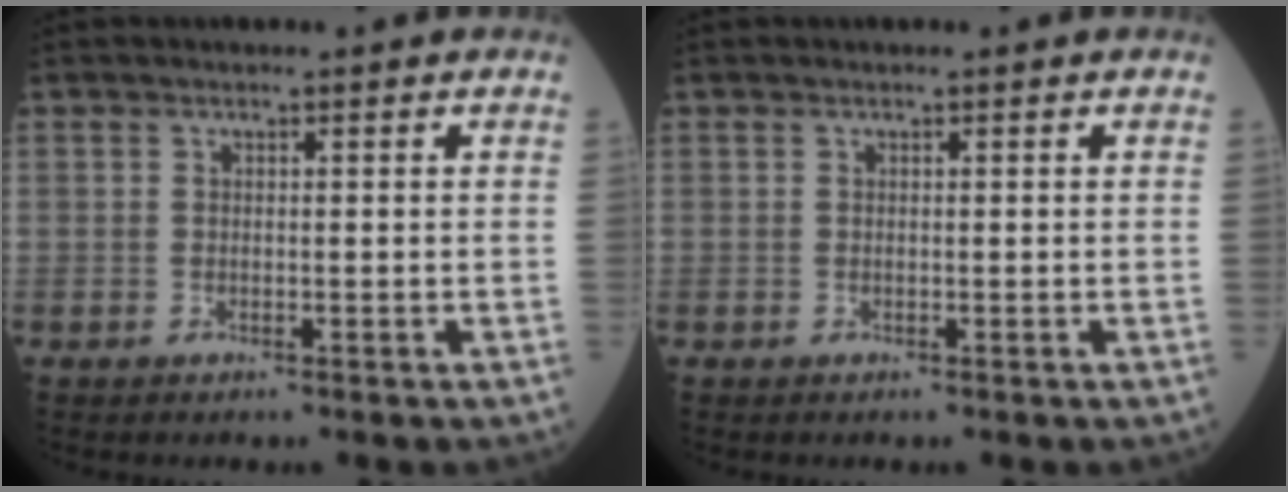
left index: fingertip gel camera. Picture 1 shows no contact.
{"total": 0.0}